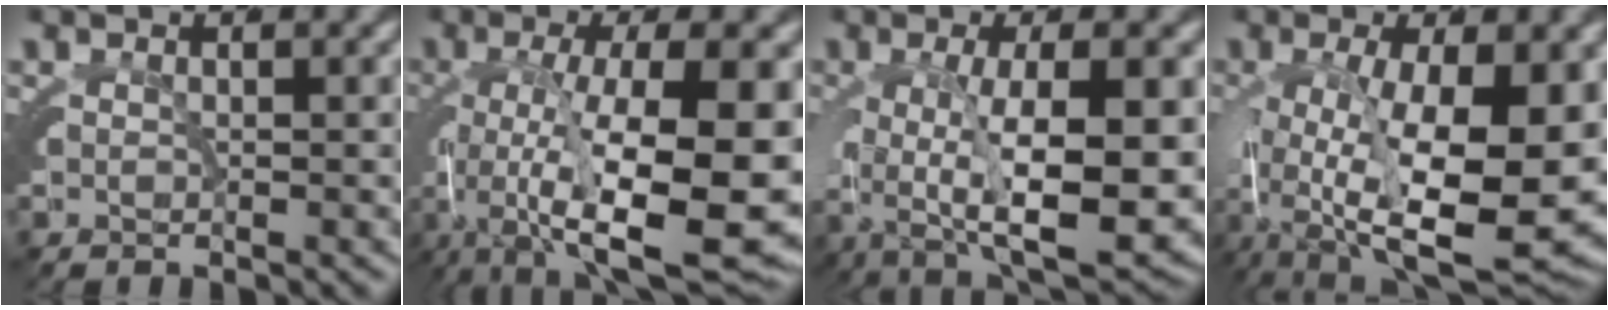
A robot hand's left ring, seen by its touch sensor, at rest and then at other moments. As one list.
[{"total": 11.9, "force": [-2.3, 3.4, 11.2], "torque": [-0.172, -0.023, -0.012]}, {"total": 9.3, "force": [-0.9, 3.3, 8.6], "torque": [-0.132, -0.014, 0.002]}, {"total": 12.1, "force": [-2.2, 5.0, 10.8], "torque": [-0.172, -0.036, -0.011]}]